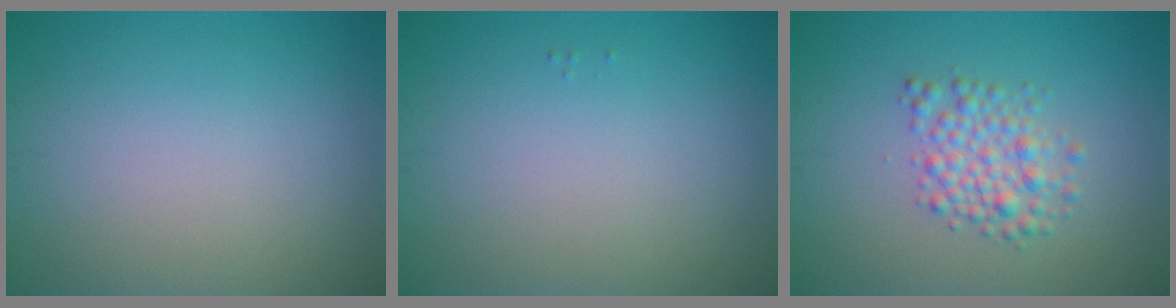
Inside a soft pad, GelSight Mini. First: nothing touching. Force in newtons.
{"total": 0.0}
{"total": 3.1, "press": 3.1, "slide": 0.1}